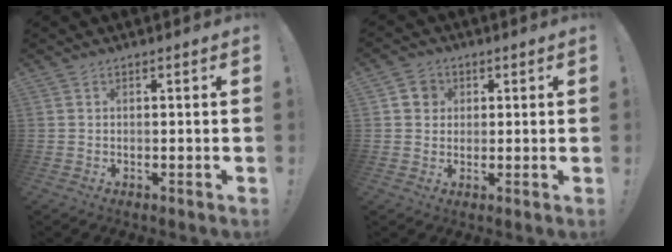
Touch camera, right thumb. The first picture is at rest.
{"total": 4.9, "force": [1.3, 4.4, 1.7], "torque": [-0.022, 0.005, 0.024]}